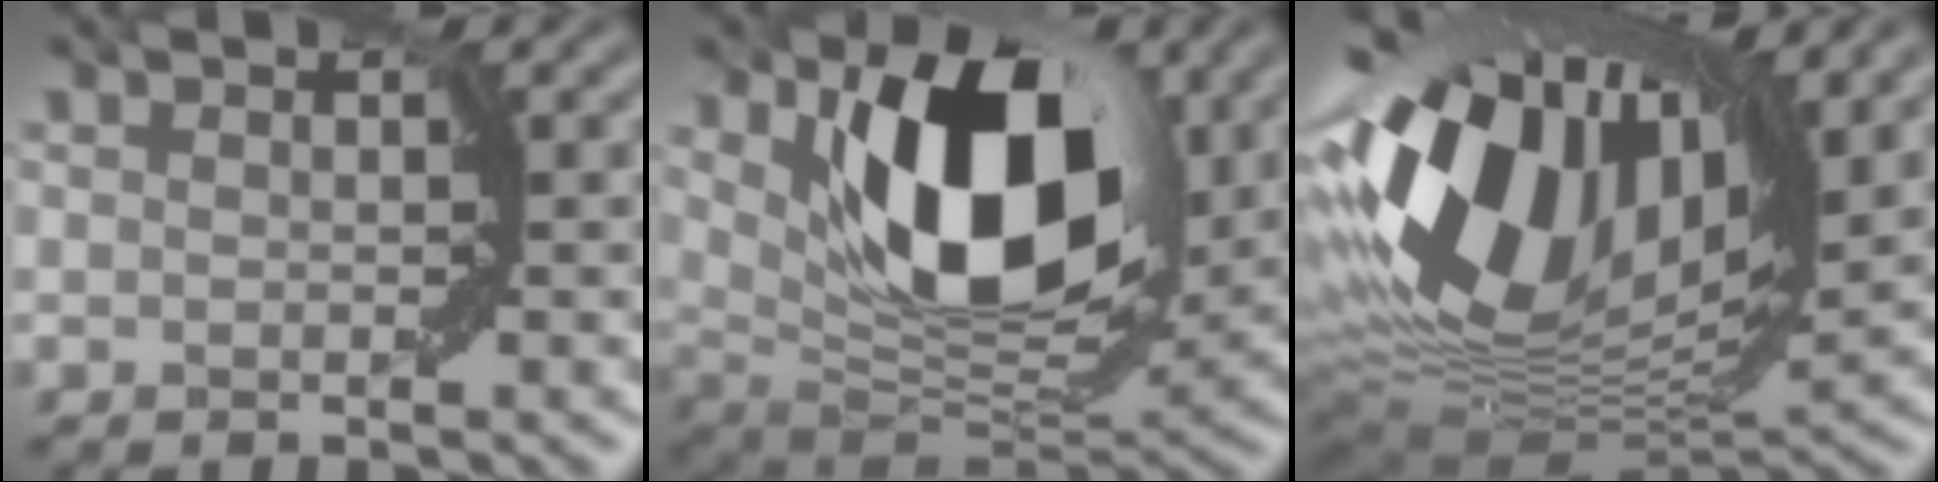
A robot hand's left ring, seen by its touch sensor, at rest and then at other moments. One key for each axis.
{"total": 11.1, "fx": 4.0, "fy": 6.1, "fz": 8.4, "tx": -0.134, "ty": -0.015, "tz": 0.069}
{"total": 15.6, "fx": 4.4, "fy": 8.8, "fz": 12.1, "tx": -0.251, "ty": 0.025, "tz": 0.059}